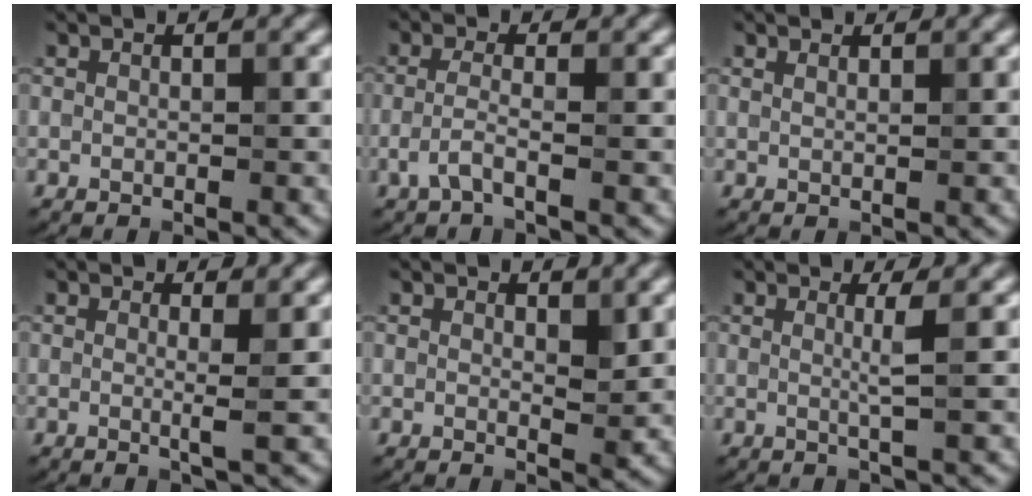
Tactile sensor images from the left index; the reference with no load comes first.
{"total": 2.1, "force": [-0.8, 0.4, 1.8], "torque": [-0.043, -0.001, -0.024]}
{"total": 1.2, "force": [1.0, 0.3, 0.5], "torque": [-0.003, -0.004, 0.008]}
{"total": 1.9, "force": [0.1, 0.3, 1.9], "torque": [-0.031, -0.003, -0.007]}
{"total": 1.5, "force": [0.4, 0.6, 1.3], "torque": [-0.016, -0.008, 0.008]}
{"total": 1.9, "force": [0.3, 0.3, 1.9], "torque": [-0.033, -0.002, -0.004]}